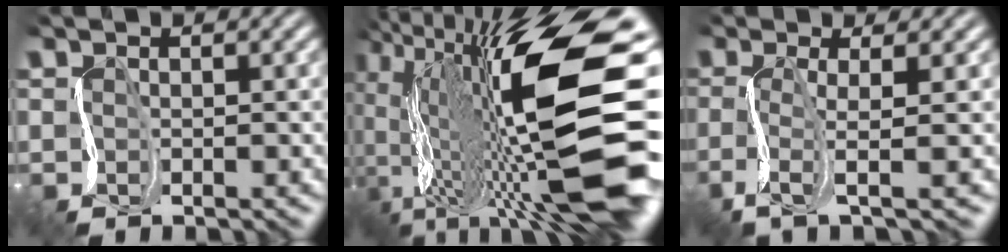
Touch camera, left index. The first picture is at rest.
{"total": 15.5, "force": [-0.7, 5.9, 14.3], "torque": [-0.266, 0.029, -0.033]}
{"total": 2.6, "force": [-0.8, 0.1, 2.5], "torque": [-0.070, -0.002, -0.029]}